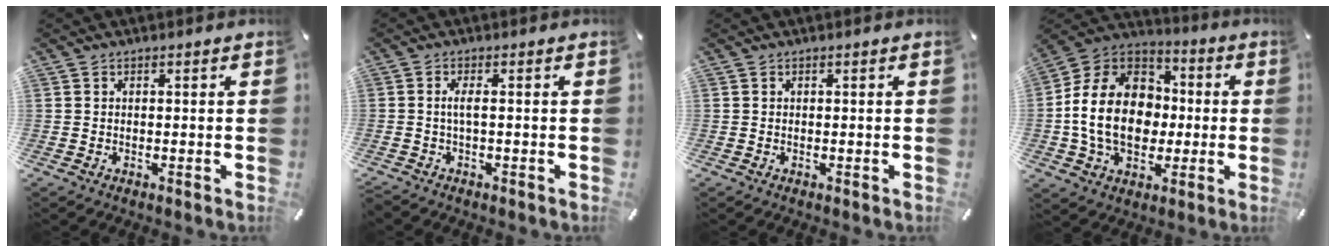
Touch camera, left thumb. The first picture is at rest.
{"total": 2.7, "force": [-0.4, 0.3, 2.6], "torque": [-0.057, -0.003, -0.010]}
{"total": 0.0}
{"total": 18.9, "force": [-2.1, 14.8, 11.6], "torque": [-0.256, 0.021, -0.038]}